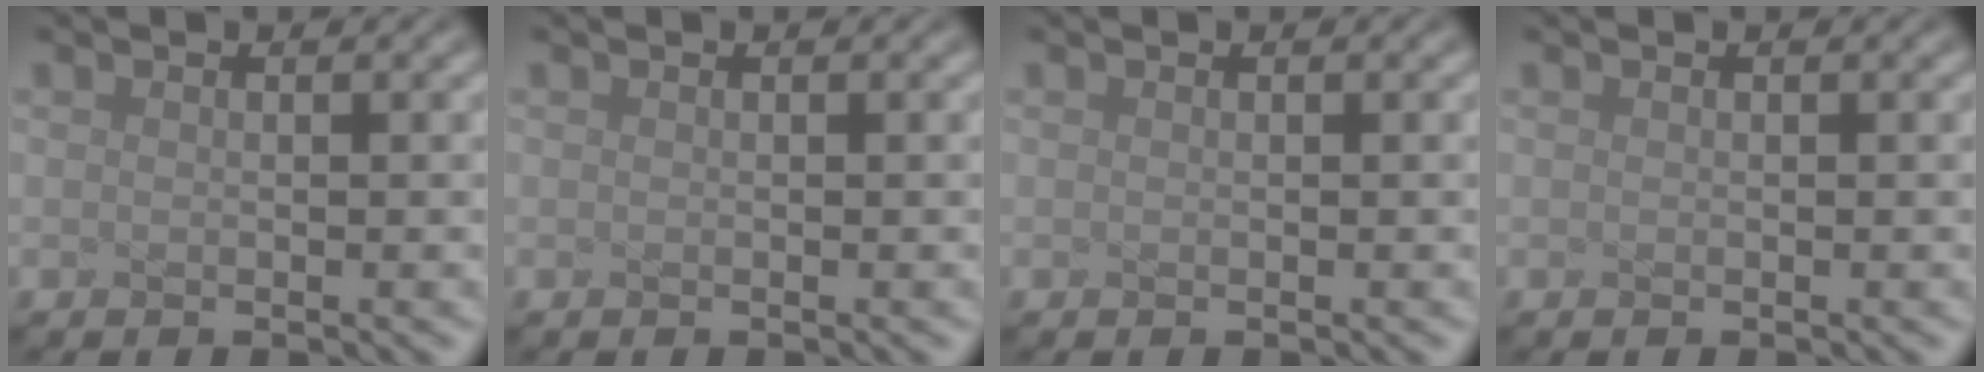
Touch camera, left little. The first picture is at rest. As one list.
[{"total": 0.0}, {"total": 0.0}, {"total": 0.0}]